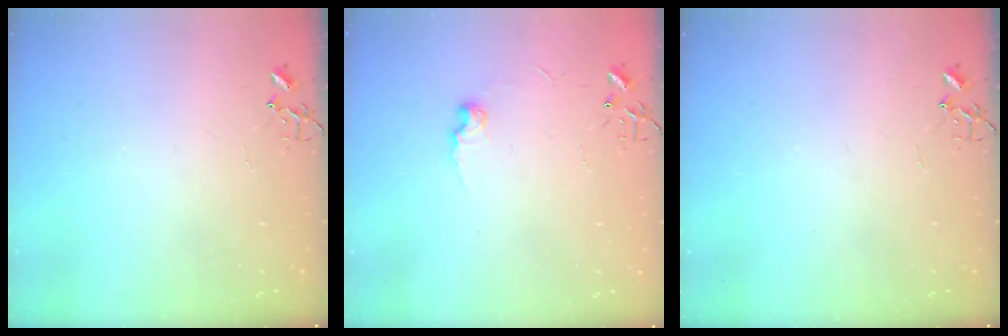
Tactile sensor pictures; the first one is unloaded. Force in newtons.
{"total": 6.5, "press": 6.4, "slide": 0.8}
{"total": 0.0}